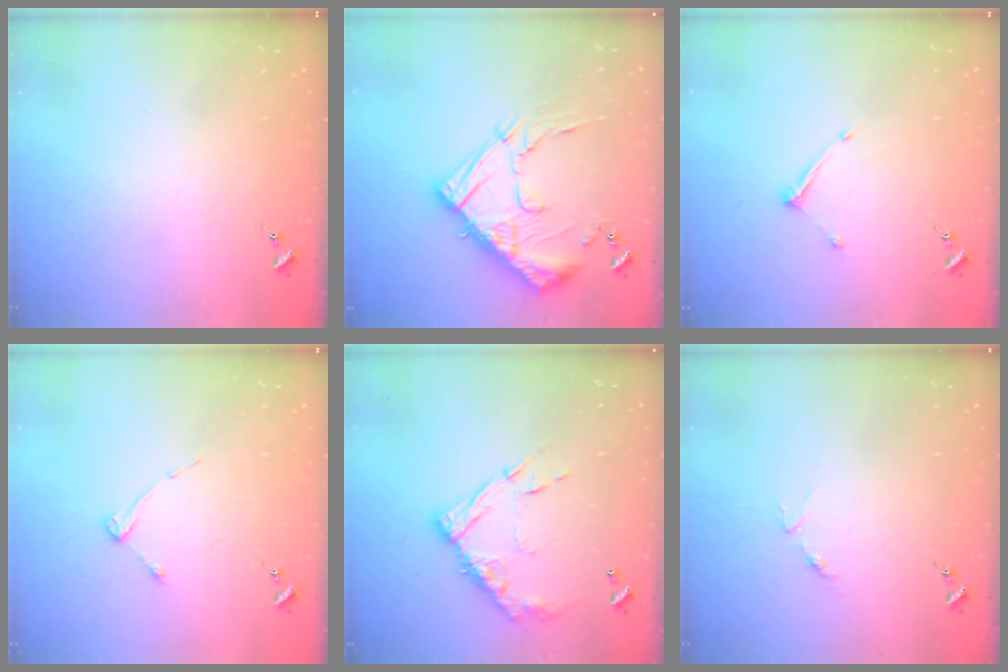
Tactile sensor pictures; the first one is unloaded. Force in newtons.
{"total": 19.3, "press": 19.2, "slide": 2.0}
{"total": 6.6, "press": 6.6, "slide": 0.3}
{"total": 3.0, "press": 3.0, "slide": 0.4}
{"total": 14.5, "press": 14.4, "slide": 1.3}
{"total": 3.7, "press": 3.7, "slide": 0.3}